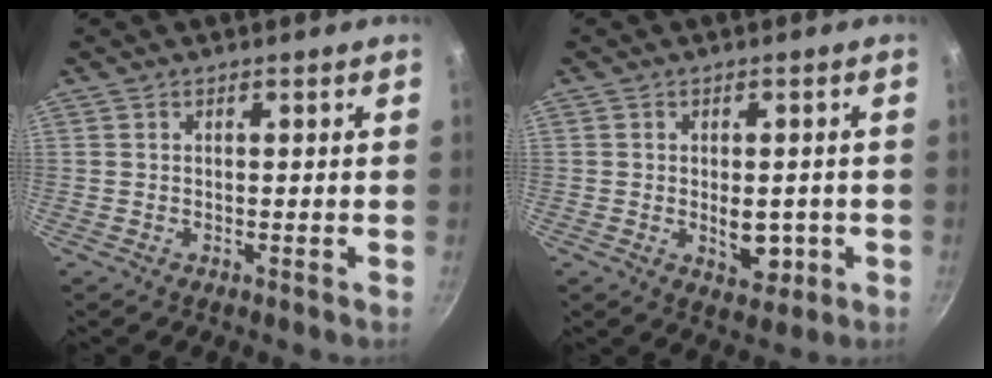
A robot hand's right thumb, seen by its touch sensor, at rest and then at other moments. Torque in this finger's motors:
{"motor_torque": [2.63, 2.38, 0.87, -0.44, 0.14]}